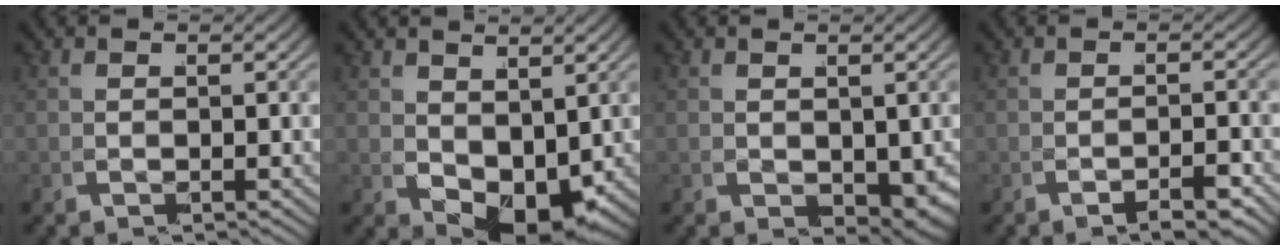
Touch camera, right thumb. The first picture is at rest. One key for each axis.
{"total": 4.7, "fx": -0.2, "fy": 3.0, "fz": 3.7, "tx": -0.070, "ty": -0.019, "tz": 0.006}
{"total": 2.5, "fx": -0.2, "fy": 1.6, "fz": 1.9, "tx": -0.028, "ty": -0.016, "tz": 0.010}
{"total": 1.8, "fx": -1.7, "fy": -0.6, "fz": 0.2, "tx": -0.015, "ty": -0.004, "tz": -0.027}